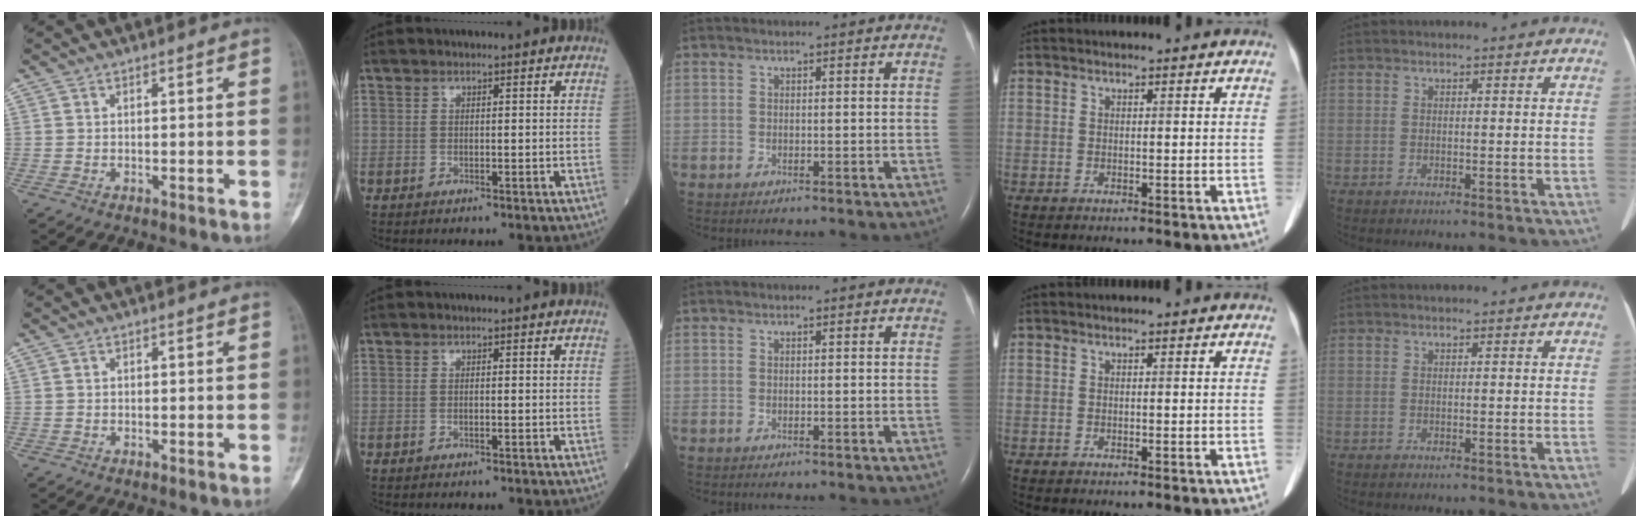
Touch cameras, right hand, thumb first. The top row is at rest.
{"thumb": {"total": 0.5, "force": [-0.1, 0.5, 0.0], "torque": [0.003, 0.005, -0.002]}, "index": {"total": 0.6, "force": [-0.1, 0.1, 0.6], "torque": [-0.012, 0.000, -0.001]}}